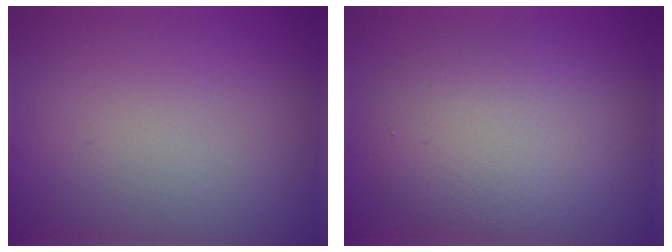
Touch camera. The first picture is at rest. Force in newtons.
{"total": 5.5, "press": 5.5, "slide": 0.6}